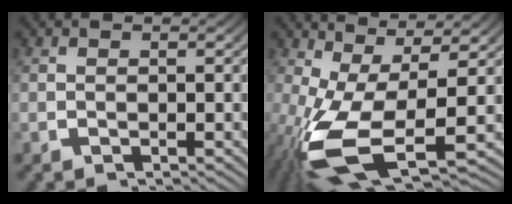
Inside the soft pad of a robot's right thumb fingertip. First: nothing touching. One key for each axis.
{"total": 10.6, "fx": -1.3, "fy": 4.9, "fz": 9.3, "tx": -0.207, "ty": -0.048, "tz": 0.009}